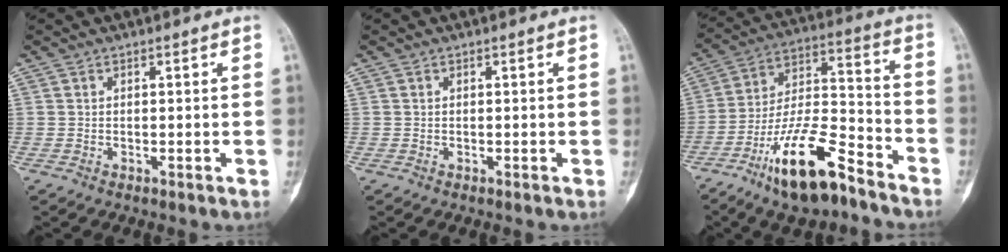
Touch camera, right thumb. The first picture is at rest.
{"total": 0.0}
{"total": 17.4, "force": [-11.3, 5.7, 12.0], "torque": [-0.211, 0.078, -0.205]}